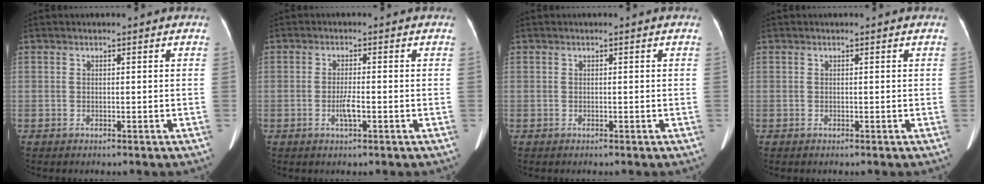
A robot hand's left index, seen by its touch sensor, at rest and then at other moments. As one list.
[{"total": 2.4, "force": [-0.8, 0.3, 2.2], "torque": [-0.048, -0.002, -0.015]}, {"total": 0.0}, {"total": 0.0}]